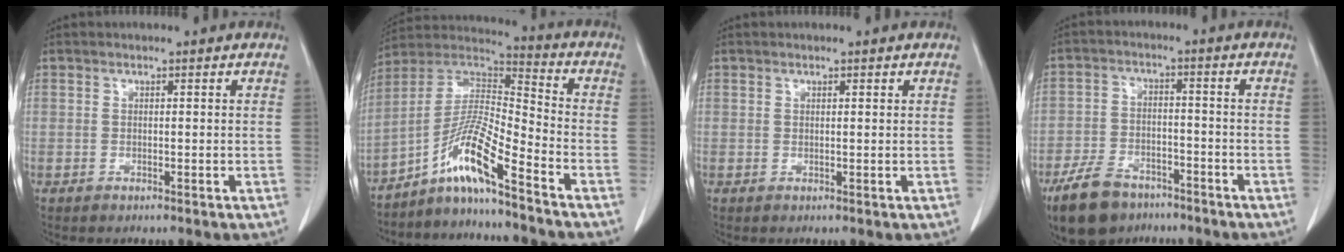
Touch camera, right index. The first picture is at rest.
{"total": 10.8, "force": [-7.0, 0.1, 8.2], "torque": [-0.161, 0.012, -0.133]}
{"total": 0.0}
{"total": 10.1, "force": [-7.3, 5.3, 4.4], "torque": [-0.097, -0.003, -0.124]}